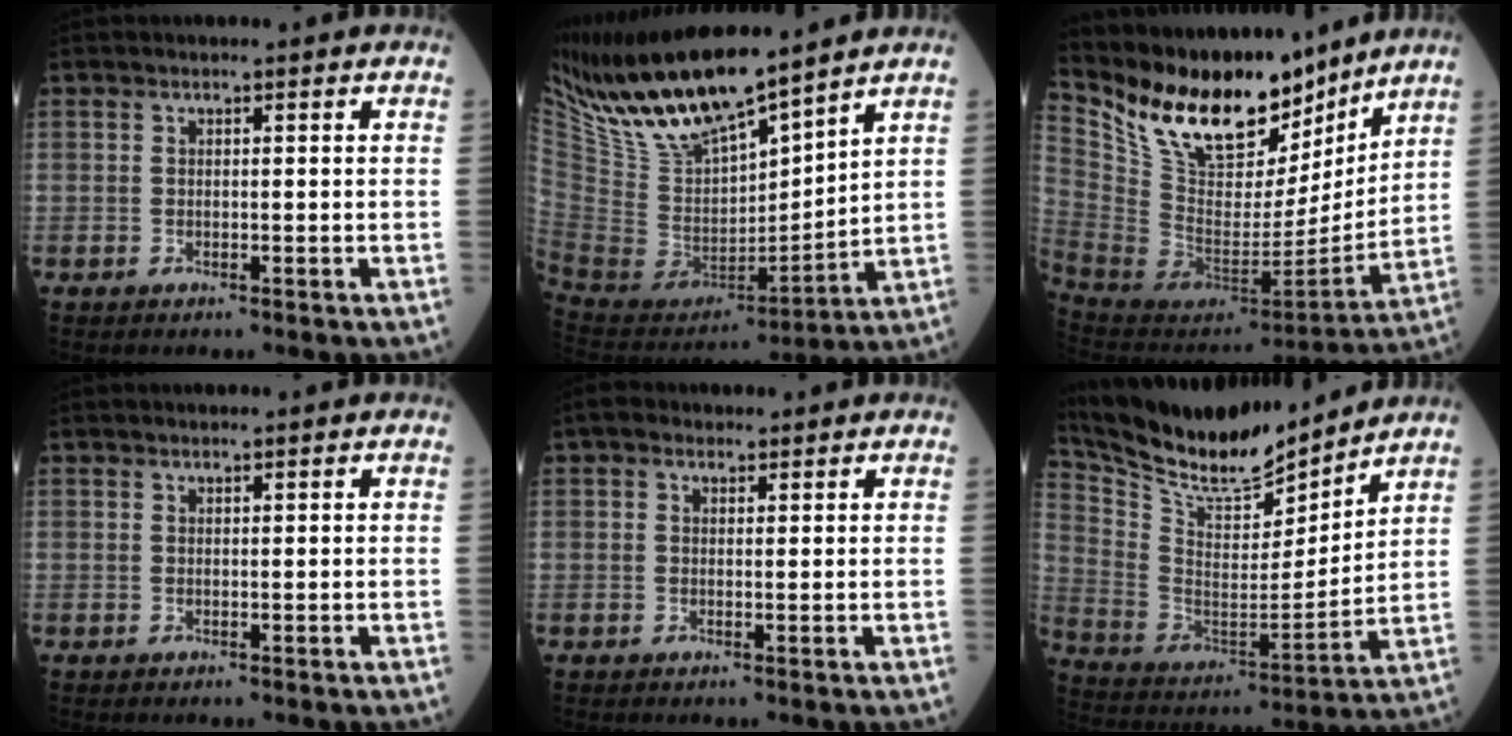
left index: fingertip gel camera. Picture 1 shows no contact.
{"total": 17.0, "force": [14.4, 2.7, 8.6], "torque": [-0.171, -0.012, 0.285]}
{"total": 21.1, "force": [16.5, 7.8, 10.5], "torque": [-0.191, -0.003, 0.302]}
{"total": 0.0}
{"total": 1.7, "force": [1.0, 1.3, 0.4], "torque": [-0.012, 0.013, 0.013]}
{"total": 16.8, "force": [15.6, 2.3, 5.7], "torque": [-0.128, -0.018, 0.285]}